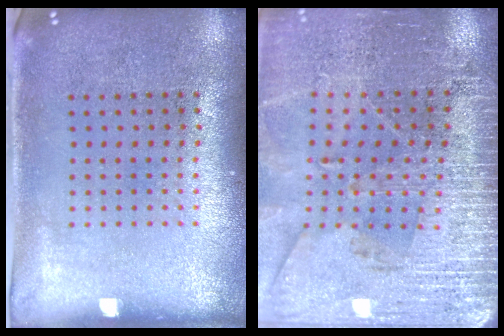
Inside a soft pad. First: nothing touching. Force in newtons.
{"total": 3.1, "press": 3.1, "slide": 0.2}